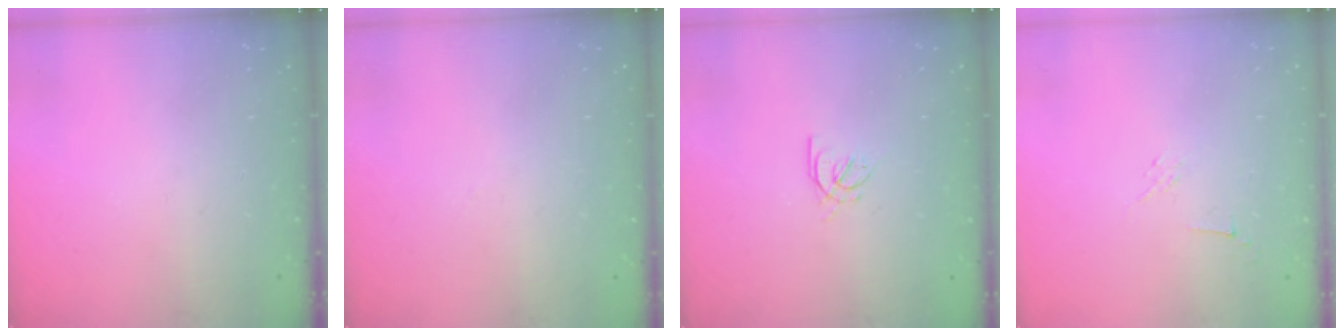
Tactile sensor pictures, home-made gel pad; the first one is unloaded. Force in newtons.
{"total": 1.8, "press": 1.6, "slide": 0.6}
{"total": 3.2, "press": 3.0, "slide": 0.9}
{"total": 2.9, "press": 2.8, "slide": 0.8}